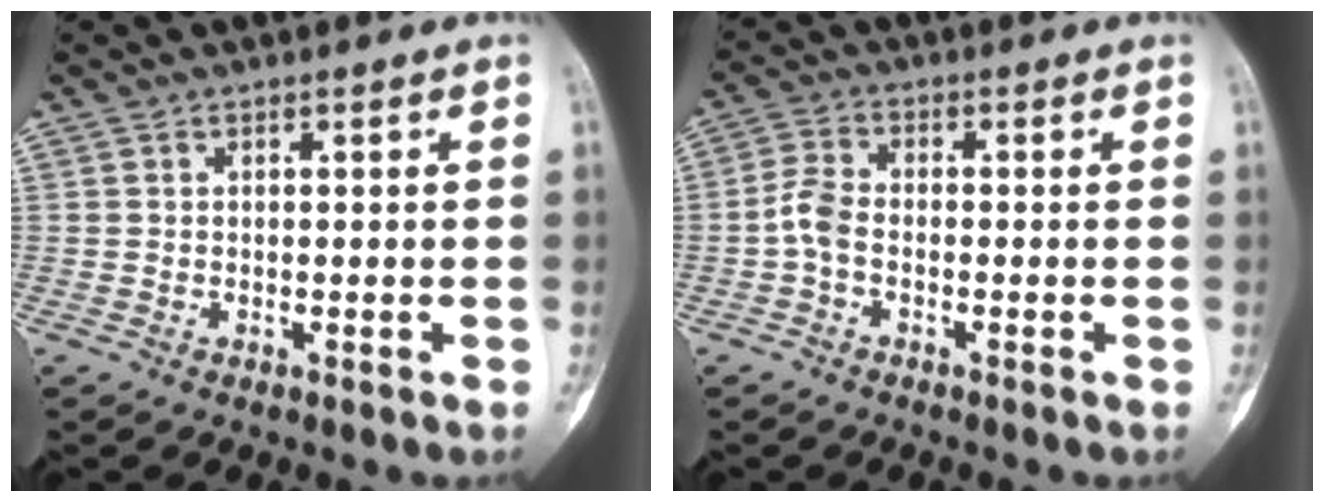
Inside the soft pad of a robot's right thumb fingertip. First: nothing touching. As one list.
[{"total": 4.2, "force": [-1.3, 2.4, 3.2], "torque": [-0.070, 0.015, -0.033]}]